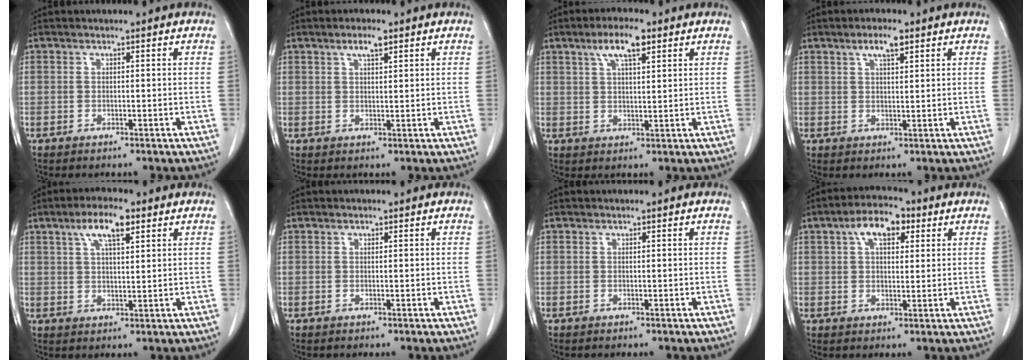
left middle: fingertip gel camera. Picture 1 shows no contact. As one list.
[{"total": 2.7, "force": [1.7, 0.5, 2.0], "torque": [-0.040, 0.003, 0.031]}, {"total": 6.1, "force": [3.5, 1.3, 4.8], "torque": [-0.094, 0.009, 0.061]}, {"total": 3.6, "force": [2.3, 0.8, 2.7], "torque": [-0.054, 0.005, 0.040]}, {"total": 6.6, "force": [3.6, 1.6, 5.2], "torque": [-0.101, 0.010, 0.063]}, {"total": 0.0}, {"total": 0.0}, {"total": 7.1, "force": [3.2, 3.3, 5.4], "torque": [-0.095, 0.022, 0.051]}]